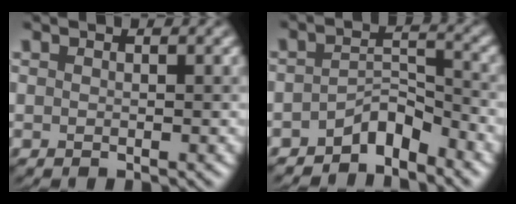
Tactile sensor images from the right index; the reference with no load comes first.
{"total": 2.9, "force": [-2.5, 1.0, 1.1], "torque": [-0.024, 0.015, -0.044]}